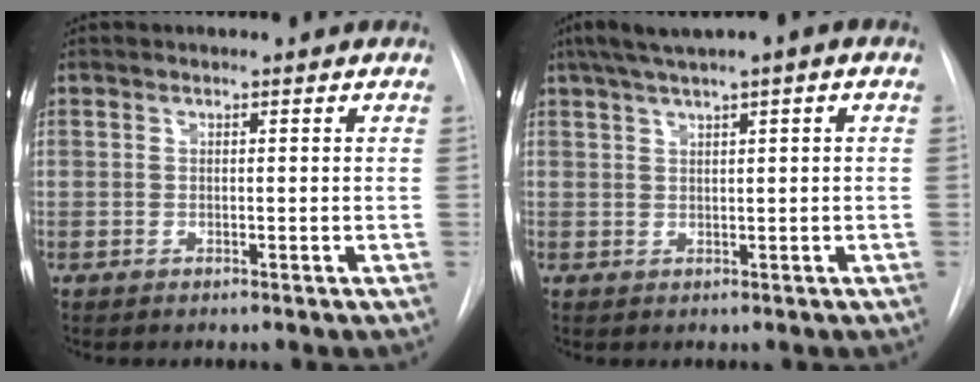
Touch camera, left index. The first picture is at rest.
{"total": 5.3, "force": [2.8, 0.7, 4.5], "torque": [-0.082, 0.026, 0.050]}